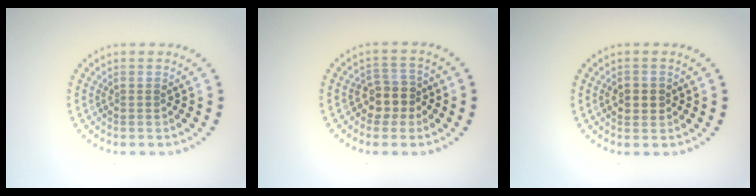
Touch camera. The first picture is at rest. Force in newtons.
{"total": 2.8, "press": 2.5, "slide": 1.3}
{"total": 1.9, "press": 1.9, "slide": 0.2}